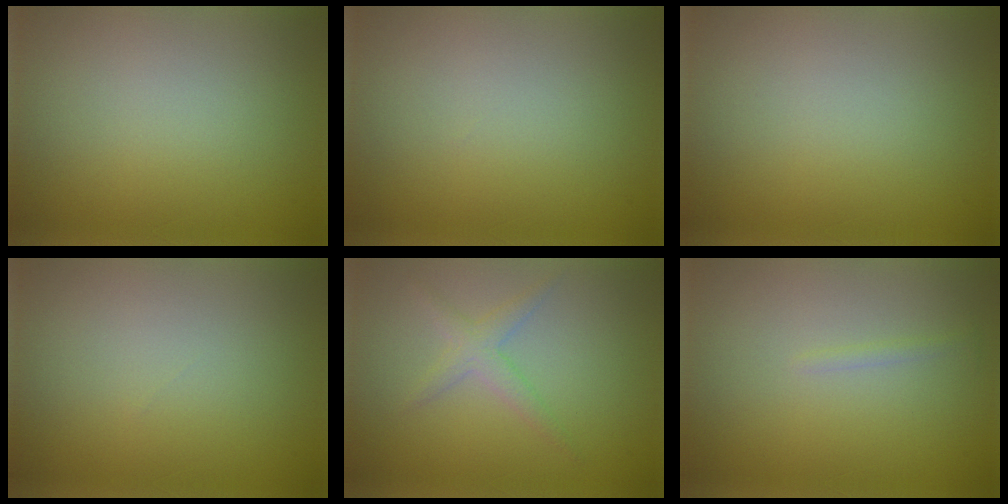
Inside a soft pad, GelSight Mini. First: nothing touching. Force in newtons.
{"total": 0.0}
{"total": 0.0}
{"total": 0.0}
{"total": 1.9, "press": 1.9, "slide": 0.1}
{"total": 0.6, "press": 0.6, "slide": 0.0}